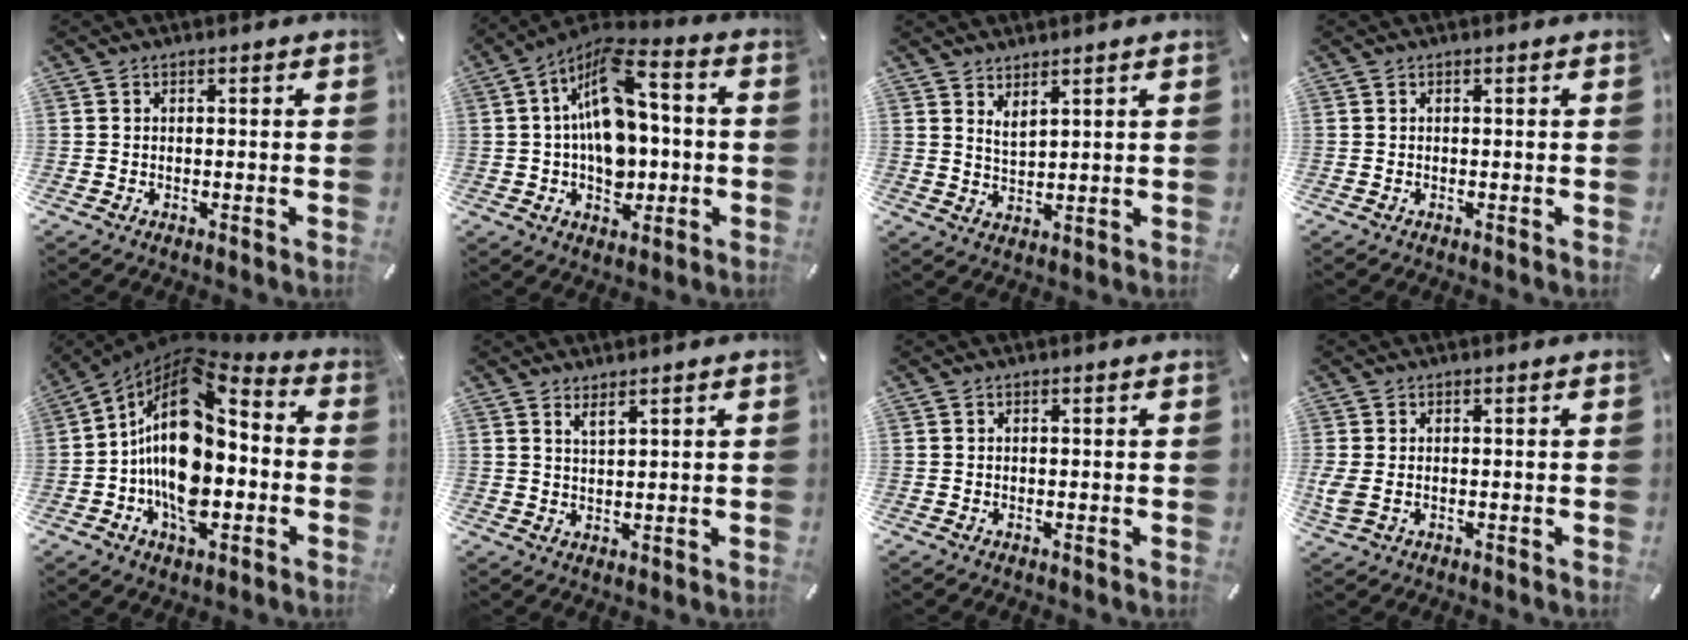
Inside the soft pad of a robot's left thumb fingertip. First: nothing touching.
{"total": 15.2, "force": [0.6, 10.3, 11.2], "torque": [-0.194, -0.005, 0.013]}
{"total": 3.1, "force": [2.8, 0.8, 1.0], "torque": [-0.023, -0.014, 0.053]}
{"total": 0.0}
{"total": 18.7, "force": [-2.0, 12.0, 14.2], "torque": [-0.254, -0.010, -0.033]}
{"total": 2.5, "force": [2.2, 0.5, 1.2], "torque": [-0.024, -0.007, 0.040]}
{"total": 0.0}
{"total": 2.9, "force": [0.0, 1.7, 2.3], "torque": [-0.056, -0.001, -0.002]}